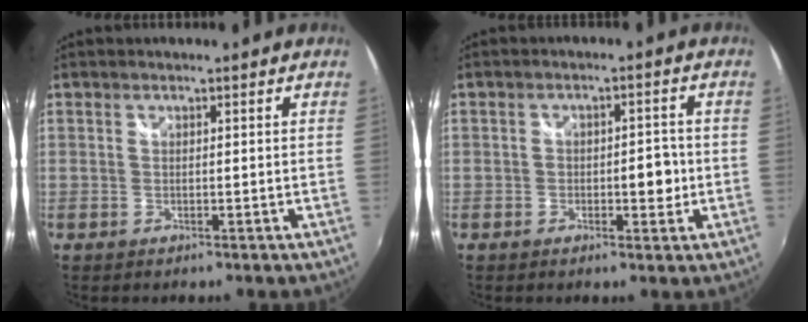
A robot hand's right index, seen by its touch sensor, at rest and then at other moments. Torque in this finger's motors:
{"motor_torque": [0.29, -0.09, 0.06, 0.05]}